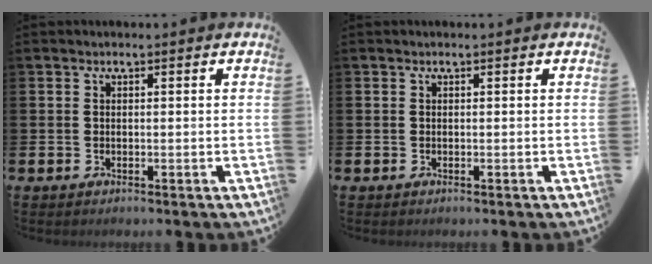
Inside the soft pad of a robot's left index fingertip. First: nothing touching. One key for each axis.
{"total": 0.0}